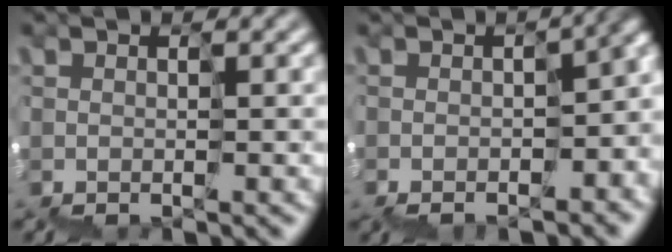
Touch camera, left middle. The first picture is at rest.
{"total": 8.5, "force": [-2.7, 3.7, 7.1], "torque": [-0.073, -0.008, -0.026]}